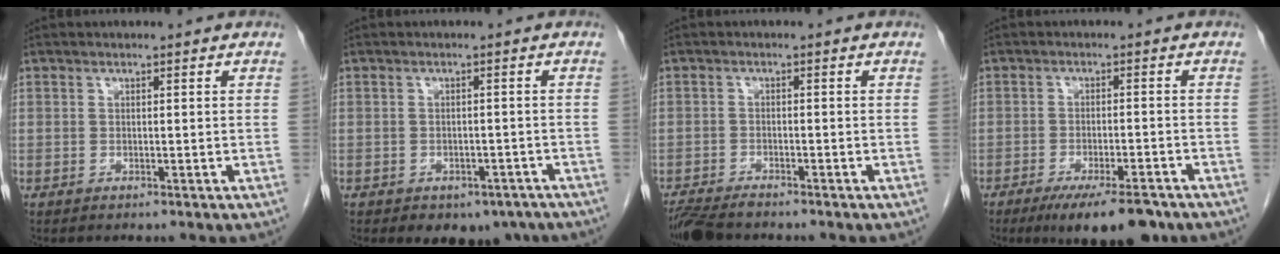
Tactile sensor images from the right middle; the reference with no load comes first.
{"total": 6.3, "force": [-4.7, 3.7, 2.2], "torque": [-0.015, 0.006, -0.056]}
{"total": 5.9, "force": [-5.3, 1.1, 2.4], "torque": [-0.039, -0.017, -0.093]}
{"total": 9.7, "force": [-7.2, 2.1, 6.1], "torque": [-0.090, -0.016, -0.107]}